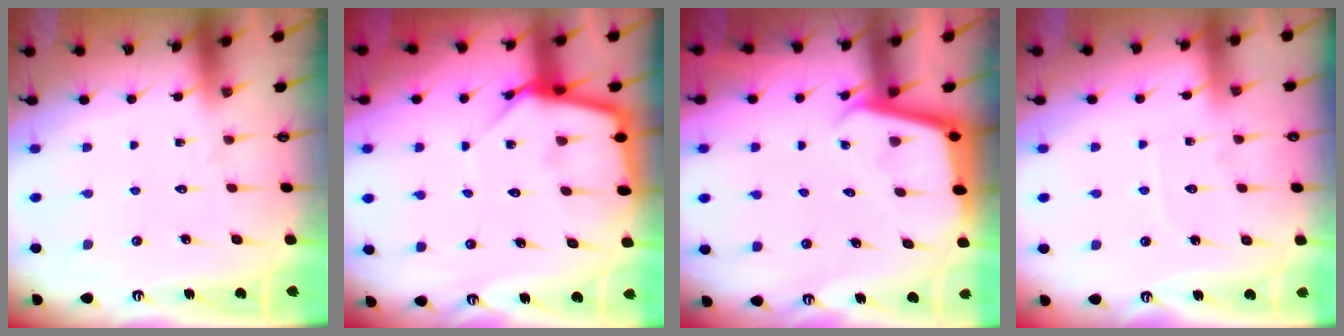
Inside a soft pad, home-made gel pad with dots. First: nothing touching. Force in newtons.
{"total": 8.0, "press": 8.0, "slide": 0.6}
{"total": 3.4, "press": 3.4, "slide": 0.3}
{"total": 4.4, "press": 4.3, "slide": 0.4}